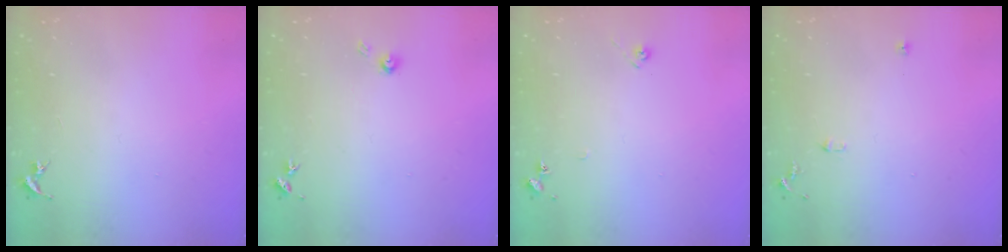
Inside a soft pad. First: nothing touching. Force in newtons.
{"total": 3.8, "press": 3.7, "slide": 0.2}
{"total": 6.2, "press": 6.2, "slide": 0.6}
{"total": 6.1, "press": 6.1, "slide": 0.7}